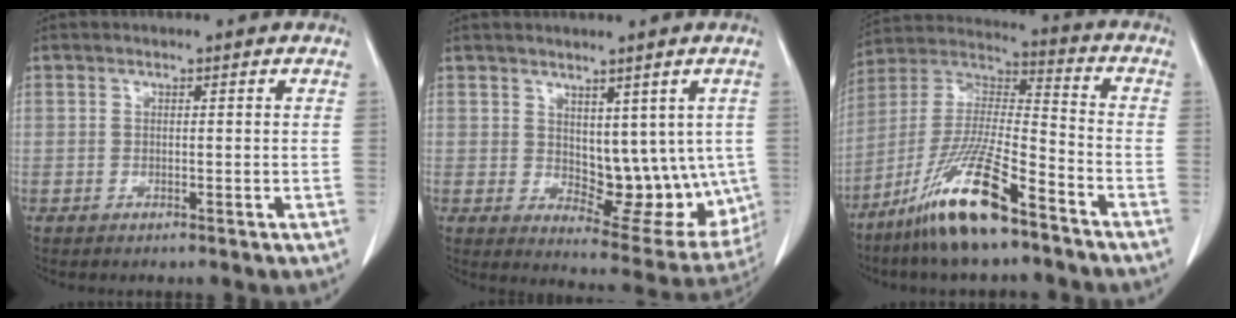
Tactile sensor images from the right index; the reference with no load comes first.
{"total": 11.7, "force": [1.3, 6.5, 9.7], "torque": [-0.103, -0.003, 0.042]}
{"total": 15.4, "force": [-10.1, 1.8, 11.6], "torque": [-0.244, -0.021, -0.192]}